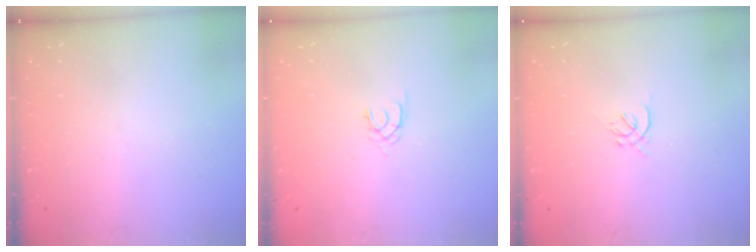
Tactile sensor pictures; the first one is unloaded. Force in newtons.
{"total": 1.3, "press": 1.2, "slide": 0.3}
{"total": 1.0, "press": 0.9, "slide": 0.4}